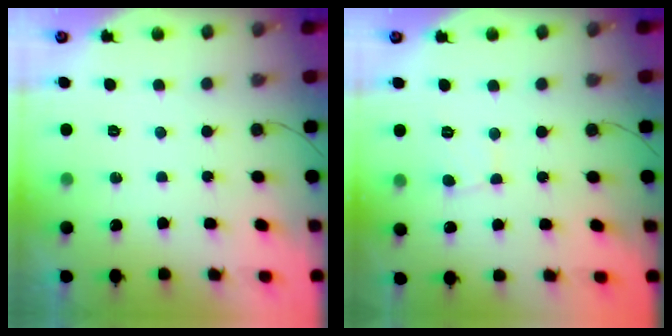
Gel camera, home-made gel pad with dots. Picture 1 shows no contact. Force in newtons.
{"total": 3.3, "press": 3.3, "slide": 0.2}